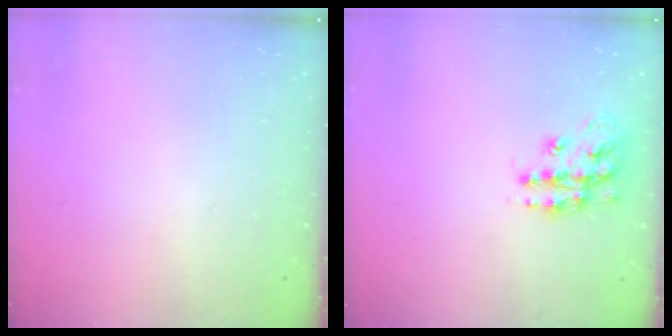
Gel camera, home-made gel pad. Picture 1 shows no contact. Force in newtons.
{"total": 13.8, "press": 13.8, "slide": 0.8}